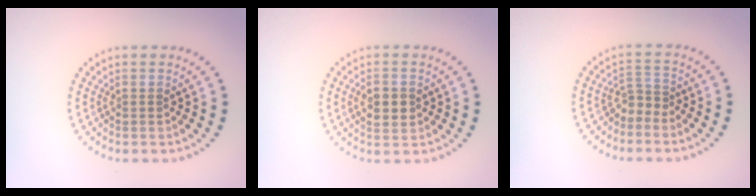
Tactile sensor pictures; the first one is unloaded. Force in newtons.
{"total": 2.6, "press": 2.6, "slide": 0.2}
{"total": 1.6, "press": 1.1, "slide": 1.2}